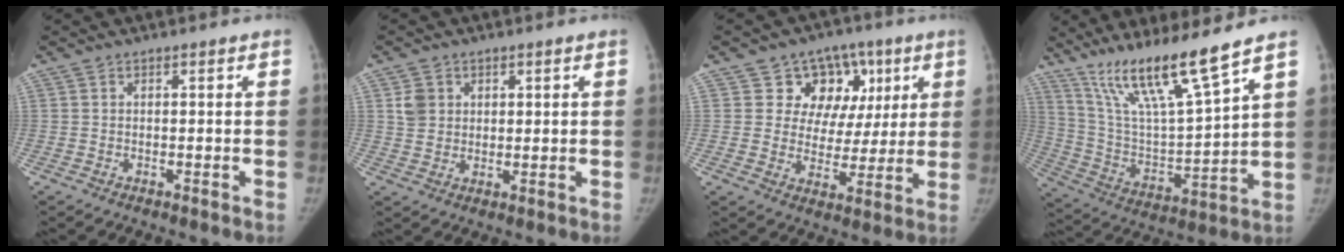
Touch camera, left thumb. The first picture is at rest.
{"total": 4.4, "force": [1.7, 3.7, 1.7], "torque": [-0.010, -0.007, 0.032]}
{"total": 12.7, "force": [5.2, 10.5, 4.9], "torque": [-0.013, -0.004, 0.078]}
{"total": 16.8, "force": [12.4, 0.8, 11.4], "torque": [-0.194, -0.066, 0.238]}